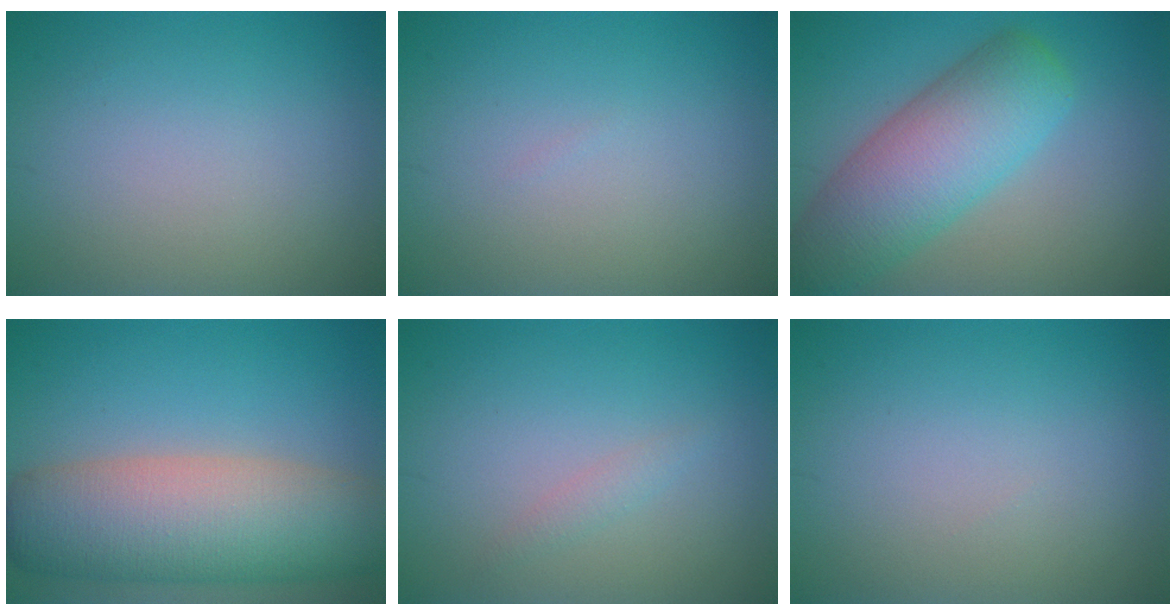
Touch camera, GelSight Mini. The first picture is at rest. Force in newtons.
{"total": 0.0}
{"total": 8.4, "press": 8.4, "slide": 0.4}
{"total": 10.8, "press": 10.8, "slide": 1.0}
{"total": 1.0, "press": 1.0, "slide": 0.0}
{"total": 0.0}